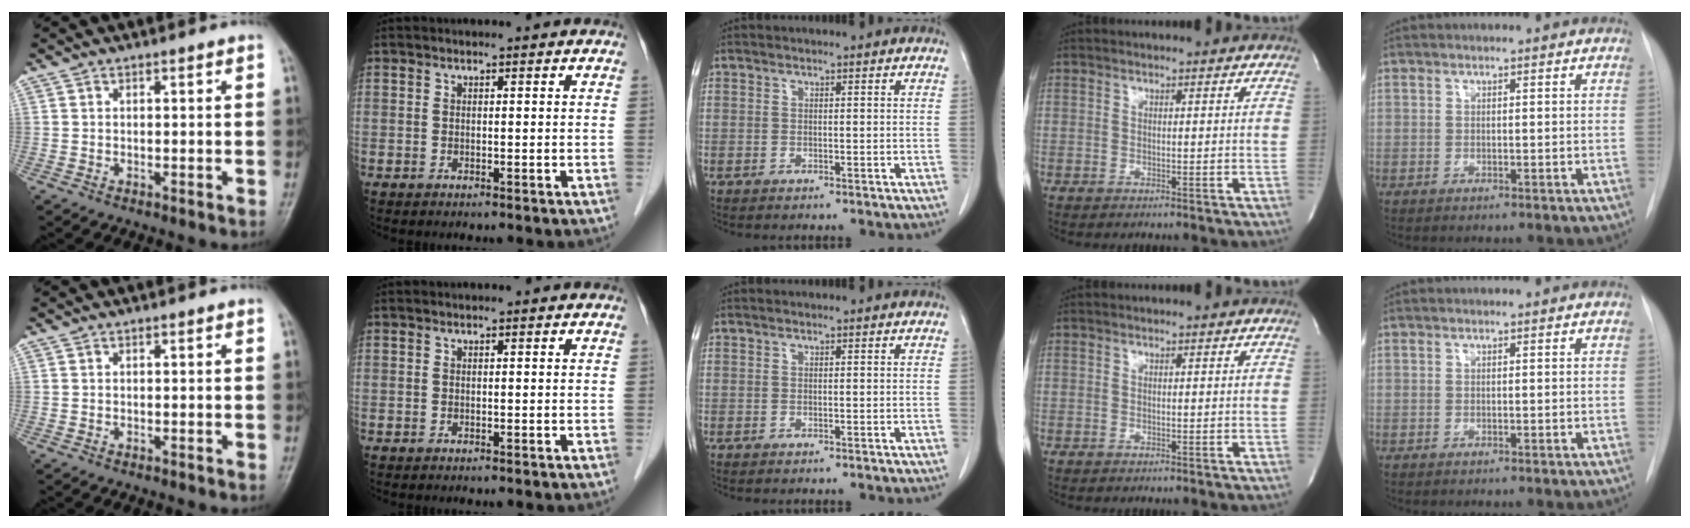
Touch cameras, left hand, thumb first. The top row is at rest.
{}